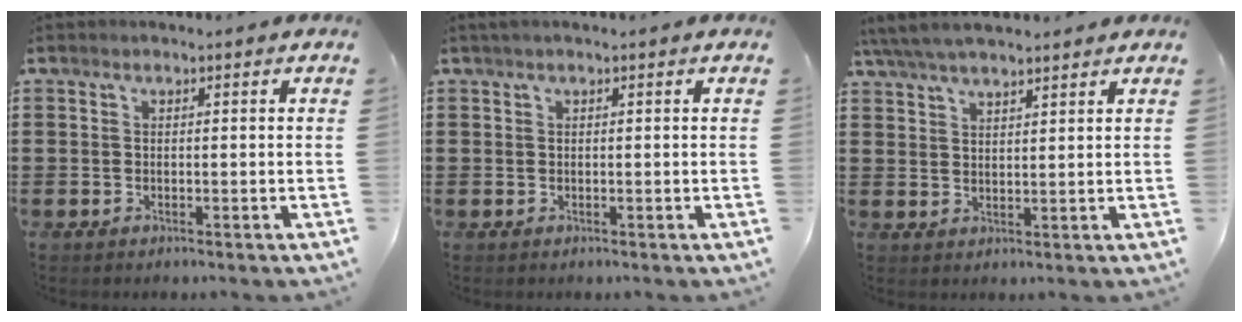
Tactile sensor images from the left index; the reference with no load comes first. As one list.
[{"total": 0.5, "force": [0.0, 0.0, 0.5], "torque": [-0.008, -0.002, 0.001]}, {"total": 5.0, "force": [4.4, 0.8, 2.3], "torque": [-0.056, -0.005, 0.082]}]